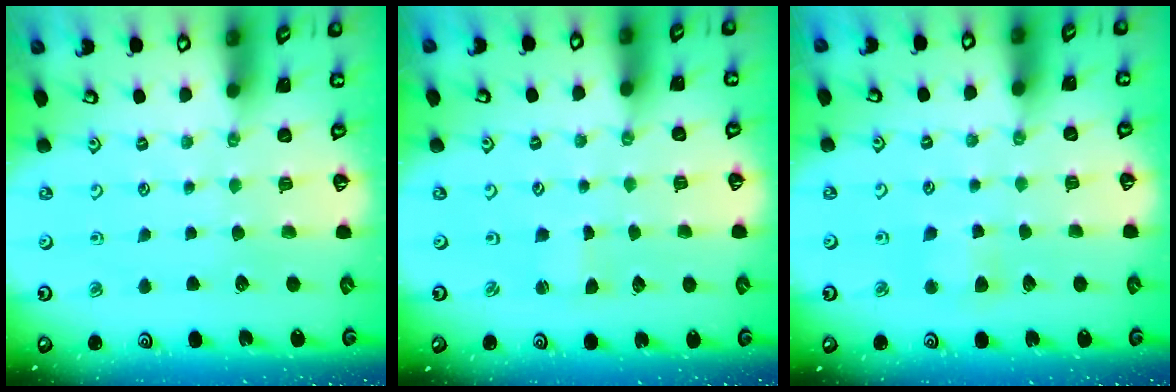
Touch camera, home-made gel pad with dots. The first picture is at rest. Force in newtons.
{"total": 0.6, "press": 0.6, "slide": 0.0}
{"total": 4.5, "press": 4.5, "slide": 0.6}